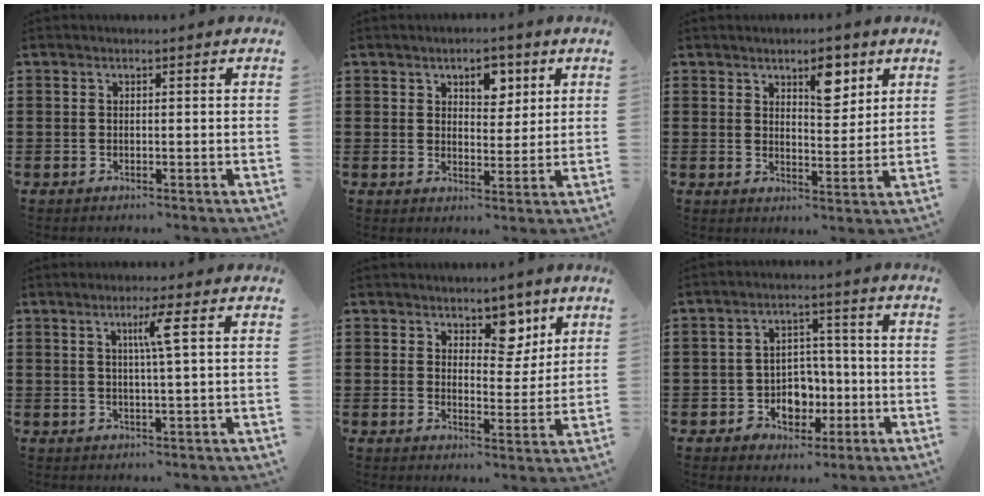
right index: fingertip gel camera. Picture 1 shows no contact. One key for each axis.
{"total": 4.6, "fx": 2.7, "fy": 2.8, "fz": 2.4, "tx": -0.042, "ty": 0.009, "tz": 0.044}
{"total": 6.5, "fx": 3.9, "fy": 3.0, "fz": 4.2, "tx": -0.054, "ty": -0.005, "tz": 0.061}
{"total": 4.0, "fx": 1.2, "fy": -0.4, "fz": 3.8, "tx": -0.074, "ty": -0.002, "tz": 0.015}
{"total": 6.2, "fx": 4.5, "fy": 3.5, "fz": 2.2, "tx": -0.034, "ty": -0.015, "tz": 0.076}
{"total": 5.8, "fx": -1.9, "fy": 5.0, "fz": 2.3, "tx": -0.044, "ty": 0.010, "tz": -0.031}